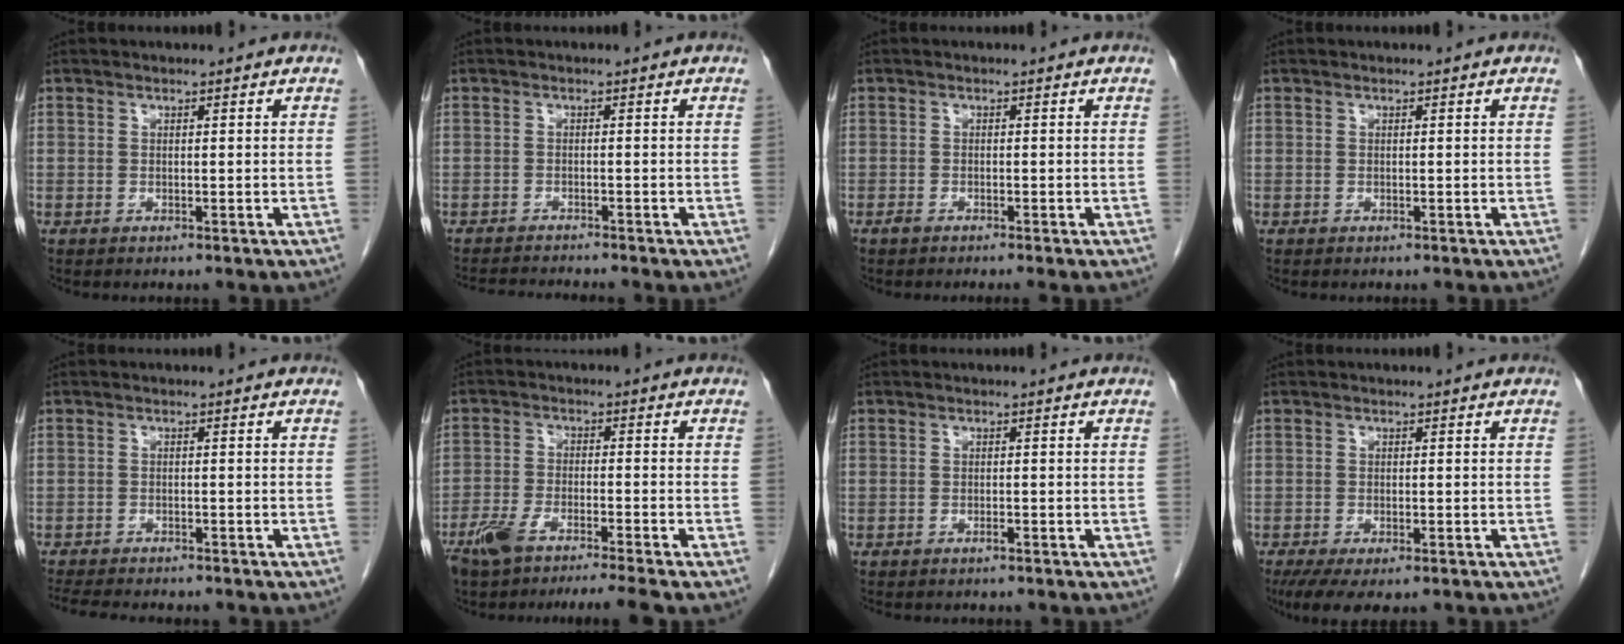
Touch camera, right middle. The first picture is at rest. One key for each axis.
{"total": 4.5, "fx": -4.4, "fy": -0.7, "fz": 0.9, "tx": -0.011, "ty": -0.014, "tz": -0.072}
{"total": 1.5, "fx": -1.2, "fy": -0.1, "fz": 0.8, "tx": -0.015, "ty": -0.001, "tz": -0.021}
{"total": 0.7, "fx": -0.7, "fy": 0.1, "fz": 0.1, "tx": -0.010, "ty": -0.003, "tz": -0.012}
{"total": 9.4, "fx": -8.2, "fy": 2.1, "fz": 4.1, "tx": -0.064, "ty": -0.006, "tz": -0.117}
{"total": 9.5, "fx": -7.8, "fy": 0.0, "fz": 5.5, "tx": -0.094, "ty": -0.014, "tz": -0.130}
{"total": 0.8, "fx": -0.7, "fy": 0.0, "fz": 0.3, "tx": -0.015, "ty": -0.003, "tz": -0.010}
{"total": 7.2, "fx": -5.0, "fy": 2.4, "fz": 4.5, "tx": -0.070, "ty": -0.016, "tz": -0.077}